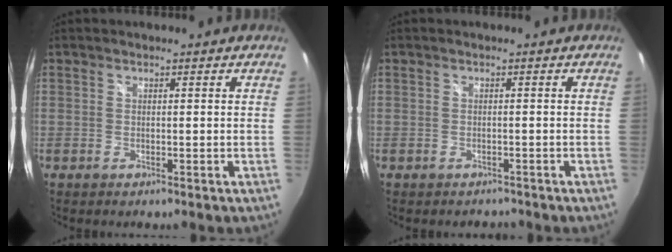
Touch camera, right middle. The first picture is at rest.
{"total": 1.7, "force": [-1.5, 0.8, 0.1], "torque": [-0.005, -0.005, -0.020]}